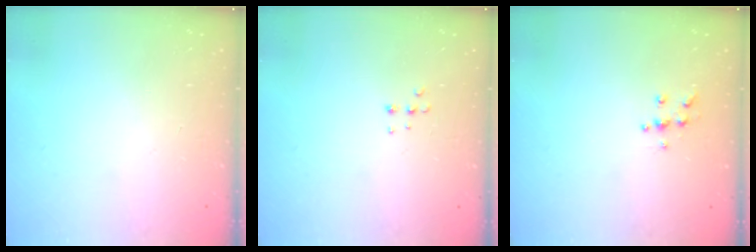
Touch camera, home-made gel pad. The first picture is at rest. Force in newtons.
{"total": 4.5, "press": 4.4, "slide": 0.7}
{"total": 5.9, "press": 5.9, "slide": 0.5}